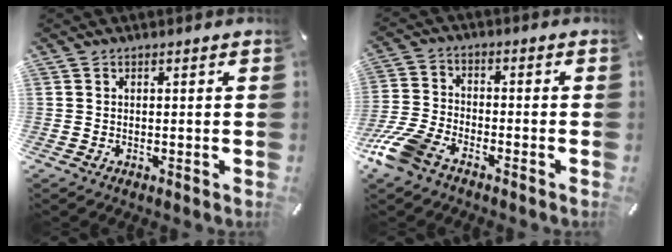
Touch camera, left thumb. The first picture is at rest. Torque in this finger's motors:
{"motor_torque": [-0.40, 1.72, 0.63, 0.54, 0.16]}